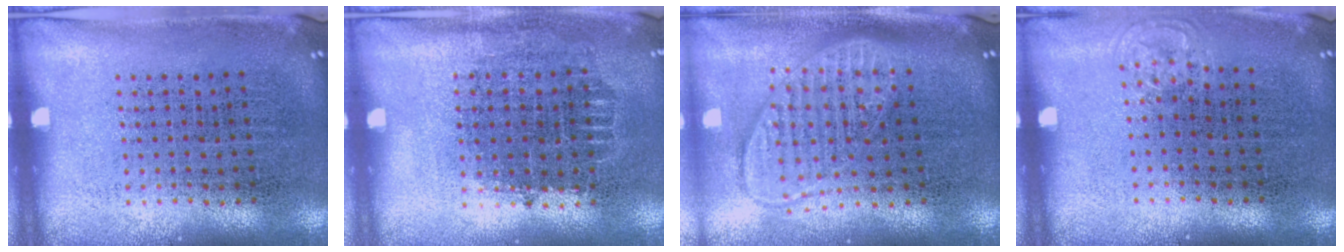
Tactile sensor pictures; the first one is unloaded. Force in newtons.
{"total": 0.7, "press": 0.7, "slide": 0.2}
{"total": 1.9, "press": 1.5, "slide": 1.1}
{"total": 0.5, "press": 0.5, "slide": 0.1}